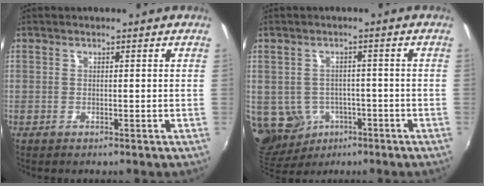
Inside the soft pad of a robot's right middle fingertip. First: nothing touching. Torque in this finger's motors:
{"motor_torque": [-0.19, -0.03, -0.09, -0.02]}